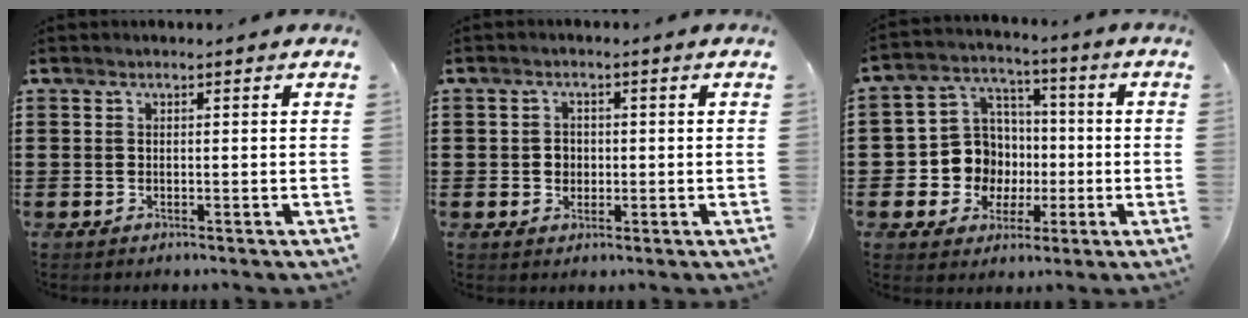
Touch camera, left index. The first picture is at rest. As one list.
[{"total": 2.1, "force": [-0.1, 1.9, 0.8], "torque": [-0.023, 0.007, -0.006]}, {"total": 9.8, "force": [-0.6, 9.4, 2.6], "torque": [-0.088, 0.006, -0.002]}]